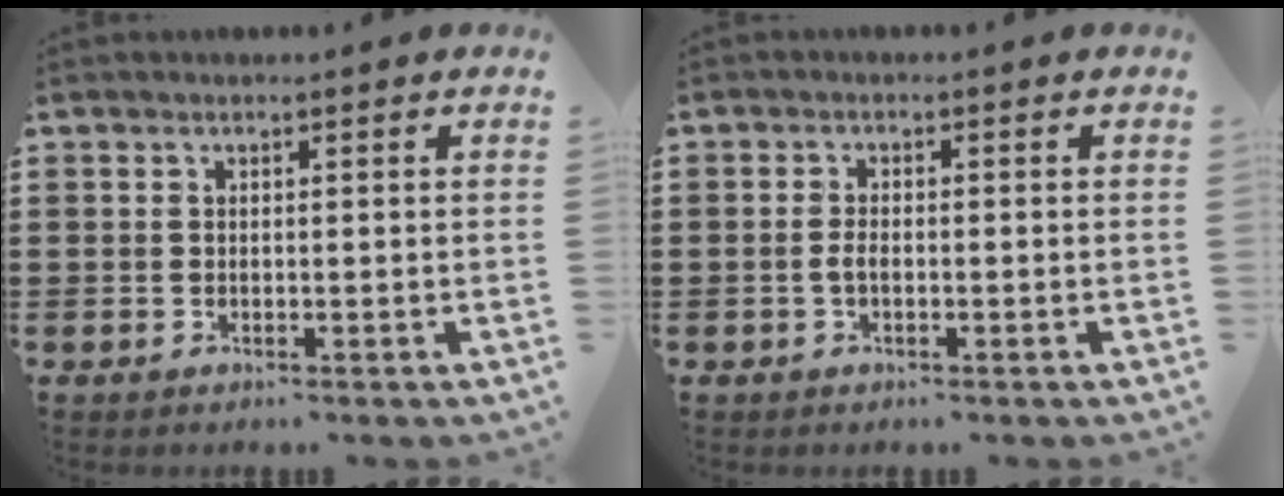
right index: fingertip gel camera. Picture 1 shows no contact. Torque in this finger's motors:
{"motor_torque": [-0.02, 0.05, 0.16, 0.07]}